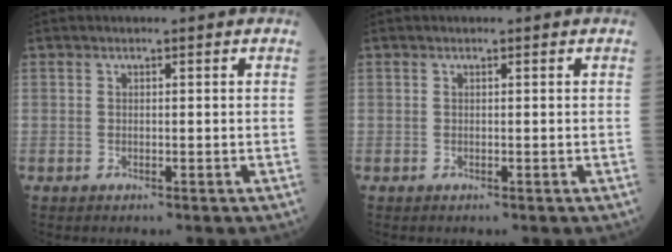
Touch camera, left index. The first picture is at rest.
{"total": 0.0}